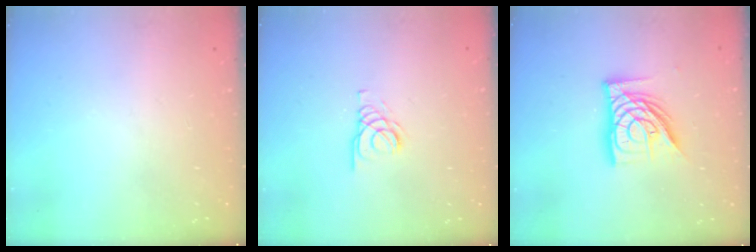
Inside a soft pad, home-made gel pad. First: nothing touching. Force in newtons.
{"total": 2.1, "press": 2.1, "slide": 0.2}
{"total": 14.0, "press": 14.0, "slide": 1.1}